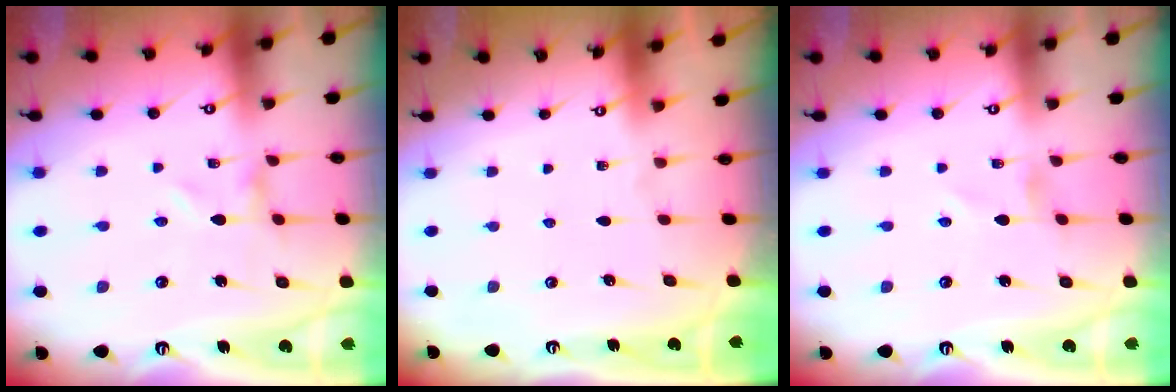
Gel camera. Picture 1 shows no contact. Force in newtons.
{"total": 0.0}
{"total": 0.0}